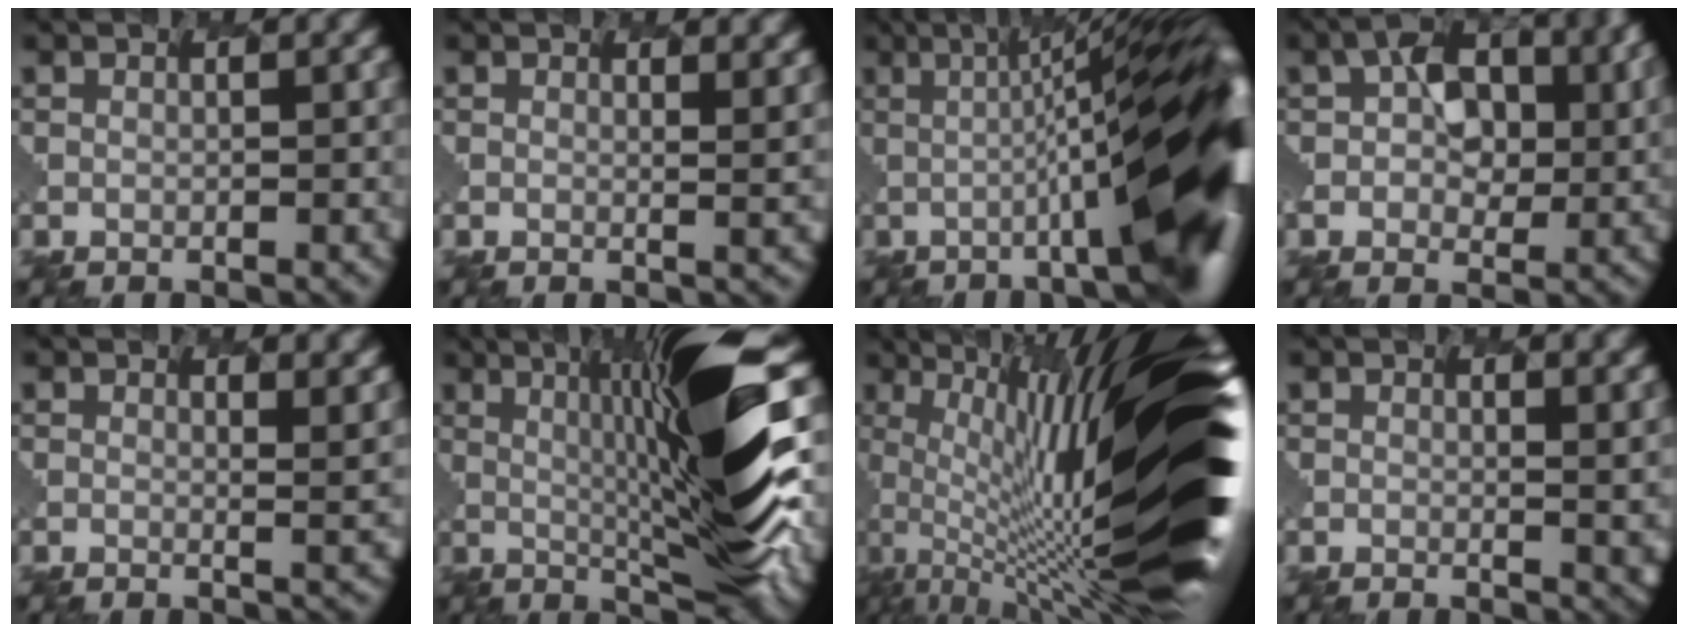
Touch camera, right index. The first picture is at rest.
{"total": 1.6, "force": [1.4, -0.5, -0.6], "torque": [0.010, 0.018, -0.013]}
{"total": 15.7, "force": [-0.8, 3.5, 15.3], "torque": [-0.156, 0.024, -0.029]}
{"total": 6.4, "force": [1.6, 4.9, 3.8], "torque": [-0.075, 0.020, -0.001]}
{"total": 2.0, "force": [1.9, -0.4, -0.3], "torque": [0.007, 0.020, -0.013]}
{"total": 10.0, "force": [1.9, 0.6, 9.8], "torque": [-0.152, 0.029, 0.012]}
{"total": 14.0, "force": [1.7, 2.3, 13.7], "torque": [-0.213, 0.035, 0.019]}
{"total": 1.0, "force": [0.8, -0.6, -0.1], "torque": [0.002, 0.009, 0.003]}